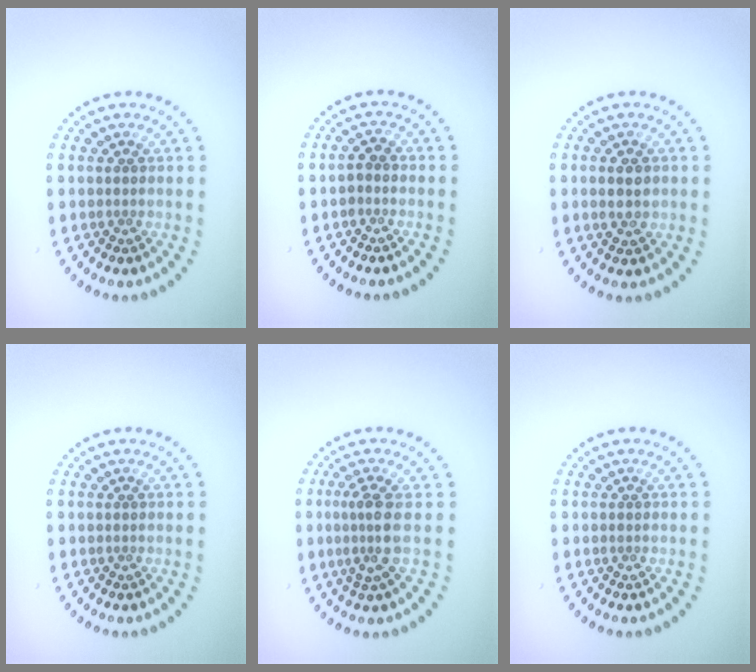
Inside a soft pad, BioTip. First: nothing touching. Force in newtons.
{"total": 1.1, "press": 1.0, "slide": 0.5}
{"total": 2.1, "press": 2.1, "slide": 0.2}
{"total": 0.0}
{"total": 2.6, "press": 1.9, "slide": 1.8}
{"total": 0.0}